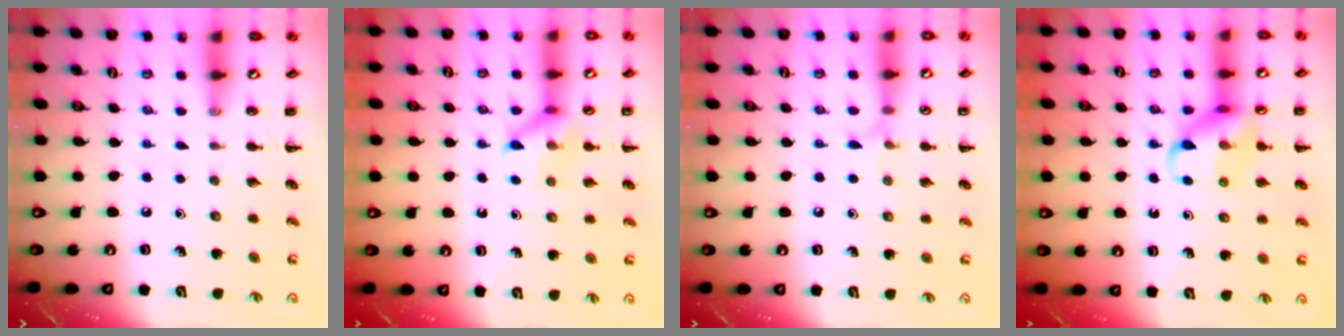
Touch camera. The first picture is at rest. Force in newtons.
{"total": 10.4, "press": 10.3, "slide": 0.8}
{"total": 4.8, "press": 4.5, "slide": 1.6}
{"total": 11.7, "press": 11.7, "slide": 0.8}